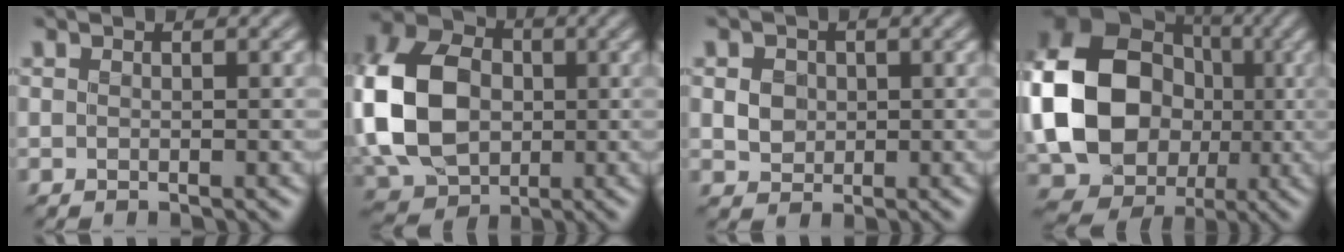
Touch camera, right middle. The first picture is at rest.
{"total": 12.8, "force": [-0.3, 9.6, 8.5], "torque": [-0.202, 0.012, -0.019]}
{"total": 2.1, "force": [0.2, 1.8, 1.0], "torque": [-0.020, -0.004, 0.005]}
{"total": 15.9, "force": [-0.5, 13.2, 8.9], "torque": [-0.186, 0.001, -0.019]}